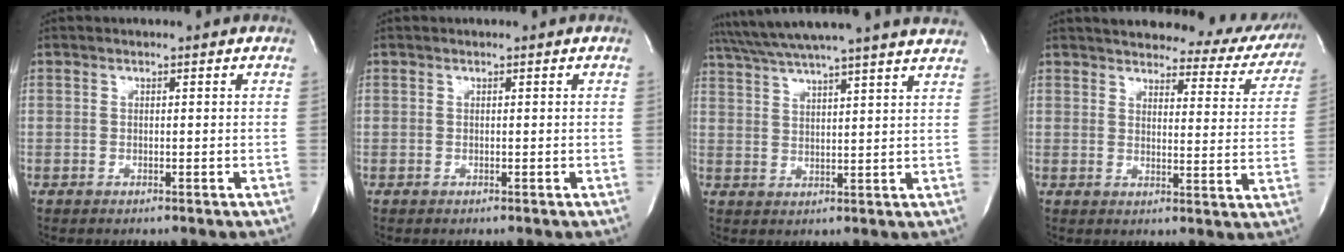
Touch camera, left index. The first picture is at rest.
{"total": 0.0}
{"total": 21.2, "force": [19.1, -0.7, 9.2], "torque": [-0.162, 0.002, 0.259]}
{"total": 18.8, "force": [17.1, 5.2, 5.8], "torque": [-0.056, -0.031, 0.183]}